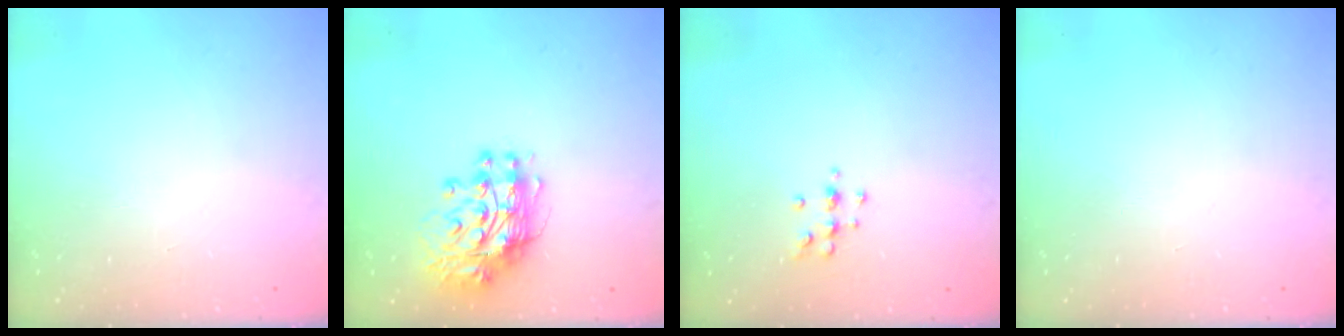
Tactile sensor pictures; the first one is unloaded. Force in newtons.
{"total": 12.3, "press": 12.2, "slide": 1.1}
{"total": 4.9, "press": 4.8, "slide": 0.7}
{"total": 0.0}